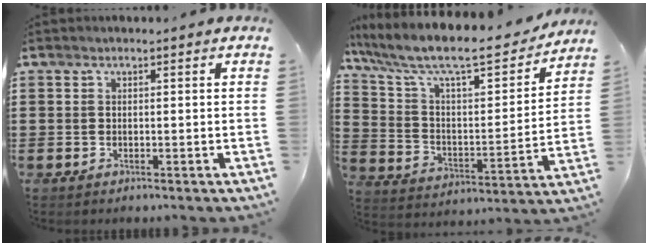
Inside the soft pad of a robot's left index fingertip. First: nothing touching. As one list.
[{"total": 10.4, "force": [8.6, 1.8, 5.6], "torque": [-0.138, -0.060, 0.141]}]